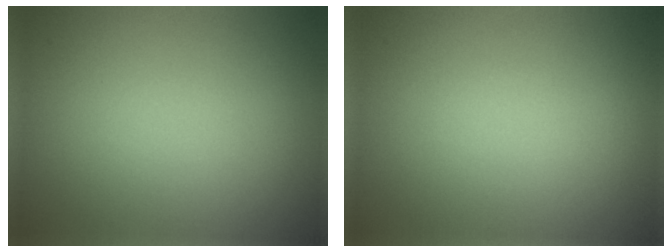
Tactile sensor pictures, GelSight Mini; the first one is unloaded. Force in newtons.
{"total": 0.0}